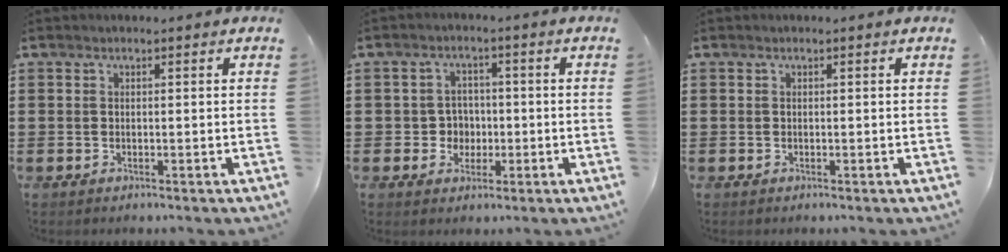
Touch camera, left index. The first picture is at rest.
{"total": 3.7, "force": [-0.5, 3.5, 1.1], "torque": [-0.036, 0.007, -0.014]}
{"total": 0.0}